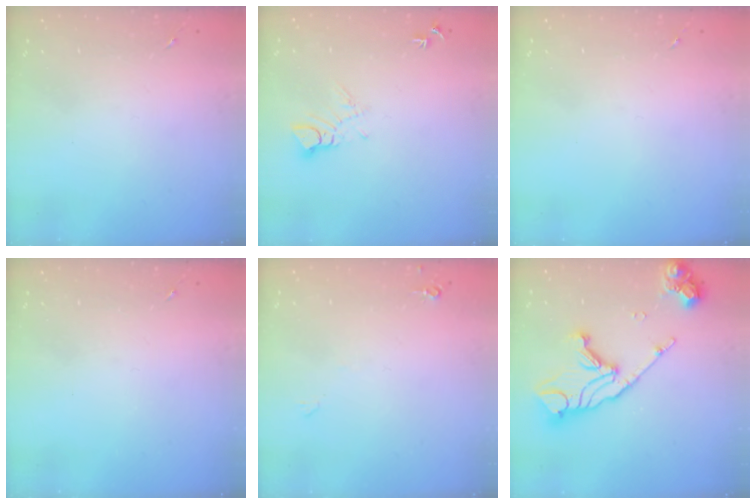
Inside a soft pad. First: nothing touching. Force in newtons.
{"total": 7.2, "press": 7.2, "slide": 0.8}
{"total": 0.0}
{"total": 0.0}
{"total": 3.8, "press": 3.8, "slide": 0.6}
{"total": 19.5, "press": 19.4, "slide": 2.1}